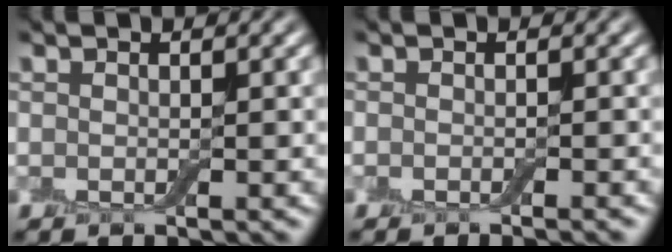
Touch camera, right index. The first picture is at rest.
{"total": 1.1, "force": [-0.8, 0.0, 0.7], "torque": [-0.006, -0.002, -0.012]}